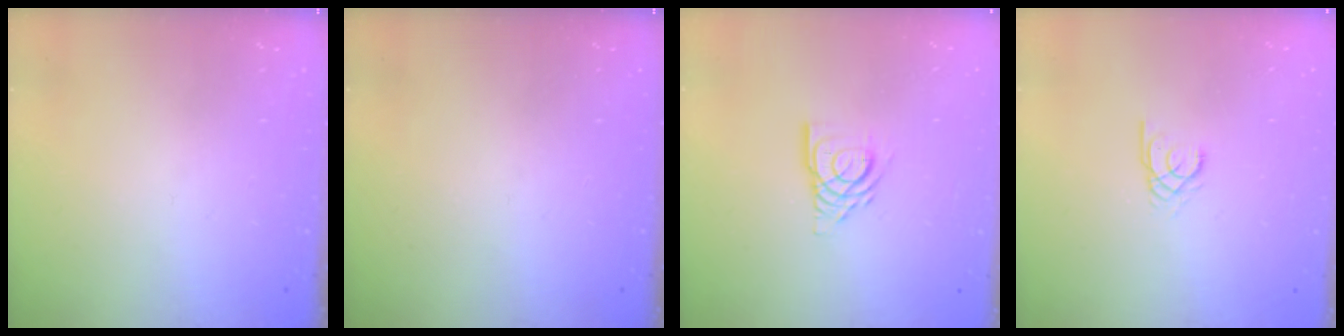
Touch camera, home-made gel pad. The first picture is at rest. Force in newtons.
{"total": 0.0}
{"total": 9.8, "press": 9.7, "slide": 1.2}
{"total": 2.0, "press": 2.0, "slide": 0.2}